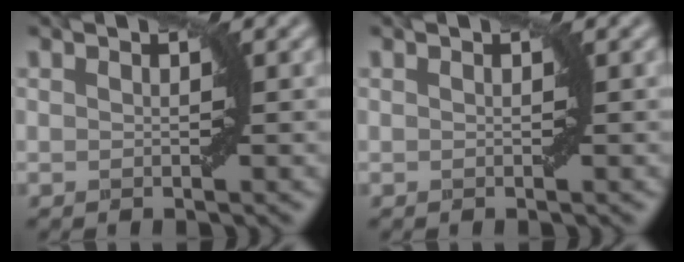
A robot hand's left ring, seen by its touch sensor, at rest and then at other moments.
{"total": 0.0}